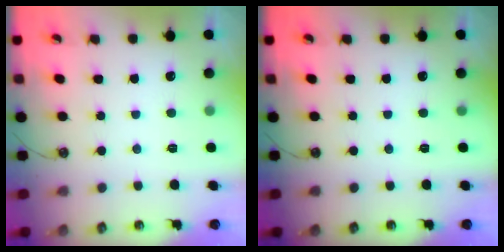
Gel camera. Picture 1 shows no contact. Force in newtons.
{"total": 0.0}